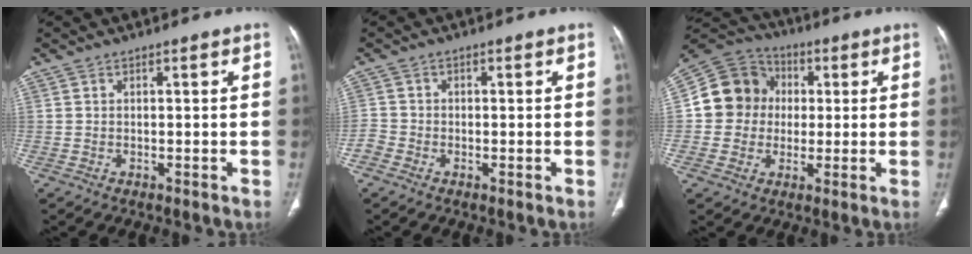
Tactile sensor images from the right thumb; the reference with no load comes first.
{"total": 1.9, "force": [-1.3, 1.3, 0.3], "torque": [-0.001, 0.004, -0.033]}
{"total": 12.3, "force": [0.8, 11.4, 4.5], "torque": [-0.058, 0.023, 0.006]}